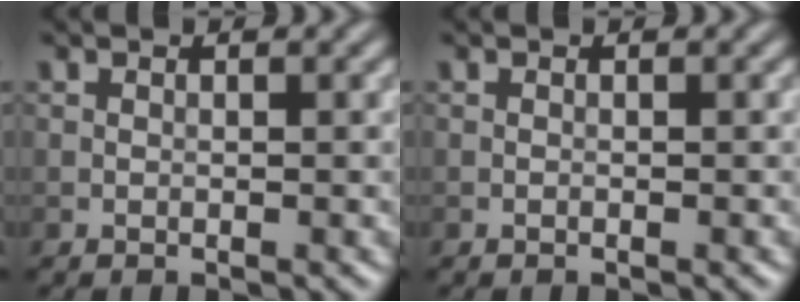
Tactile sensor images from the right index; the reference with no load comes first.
{"total": 0.0}